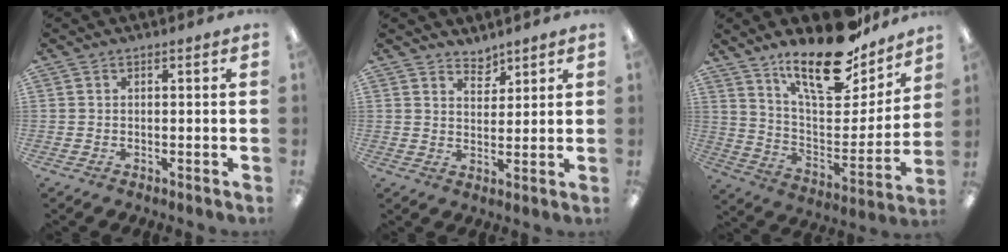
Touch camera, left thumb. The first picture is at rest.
{"total": 3.9, "force": [3.6, 1.4, 0.3], "torque": [0.001, -0.027, 0.066]}
{"total": 21.1, "force": [16.4, 7.5, 11.1], "torque": [-0.174, -0.112, 0.281]}